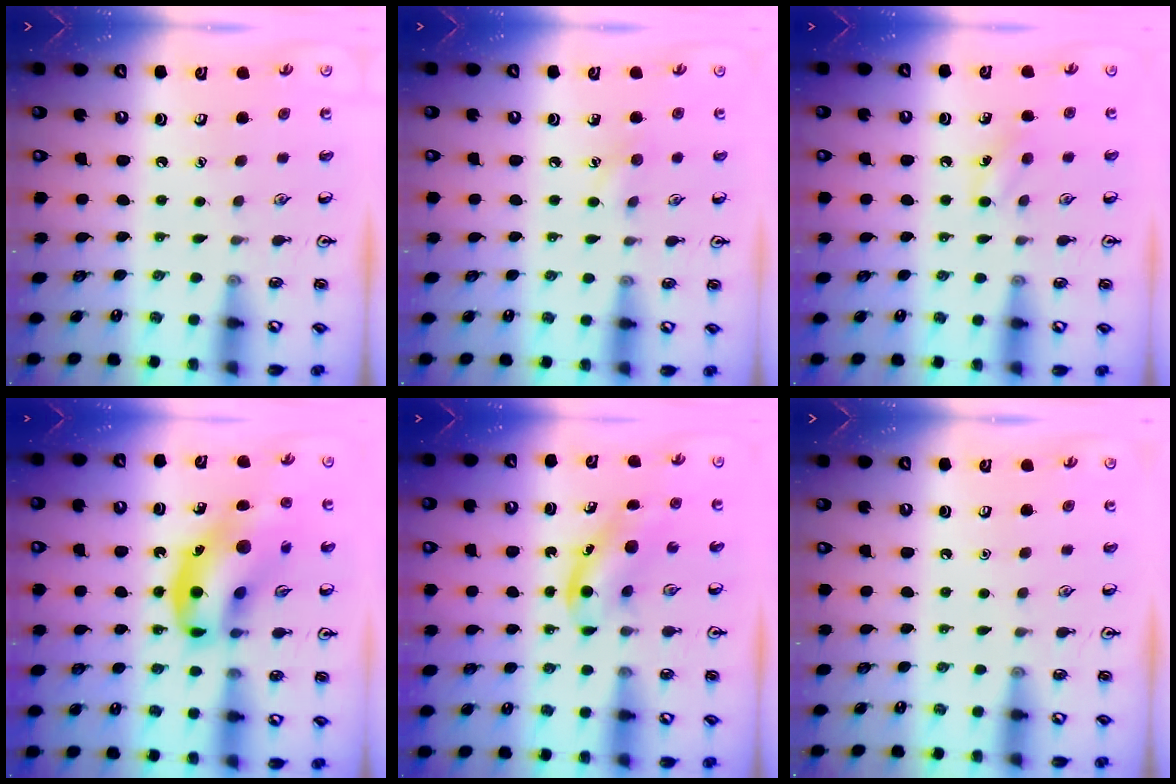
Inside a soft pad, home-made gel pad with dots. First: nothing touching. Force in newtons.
{"total": 6.5, "press": 6.2, "slide": 2.0}
{"total": 6.2, "press": 5.9, "slide": 1.9}
{"total": 17.3, "press": 17.0, "slide": 3.3}
{"total": 4.5, "press": 4.4, "slide": 1.1}
{"total": 0.0}